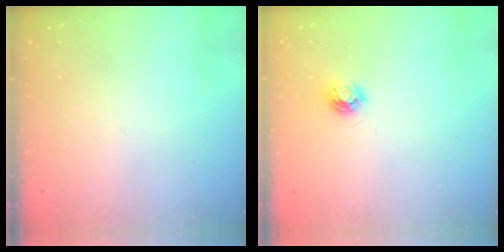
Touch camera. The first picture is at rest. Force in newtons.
{"total": 5.9, "press": 5.9, "slide": 0.5}